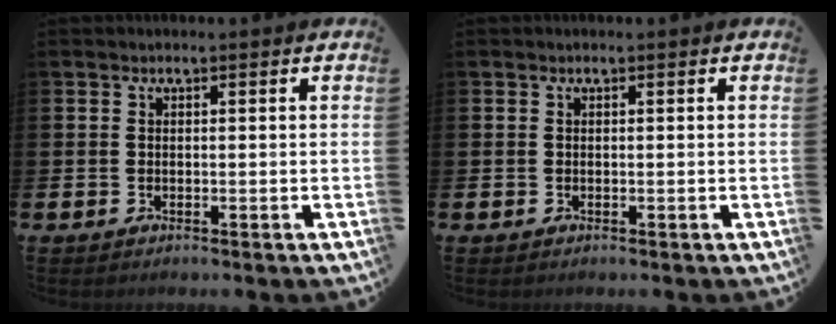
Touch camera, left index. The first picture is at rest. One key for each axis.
{"total": 0.0}